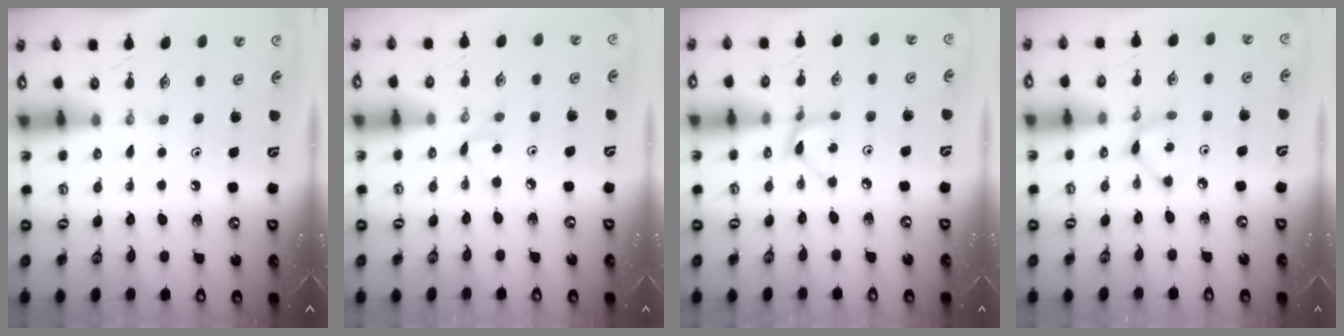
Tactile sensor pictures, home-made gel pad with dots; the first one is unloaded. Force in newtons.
{"total": 2.9, "press": 2.8, "slide": 0.3}
{"total": 2.6, "press": 2.6, "slide": 0.3}
{"total": 3.1, "press": 3.1, "slide": 0.1}